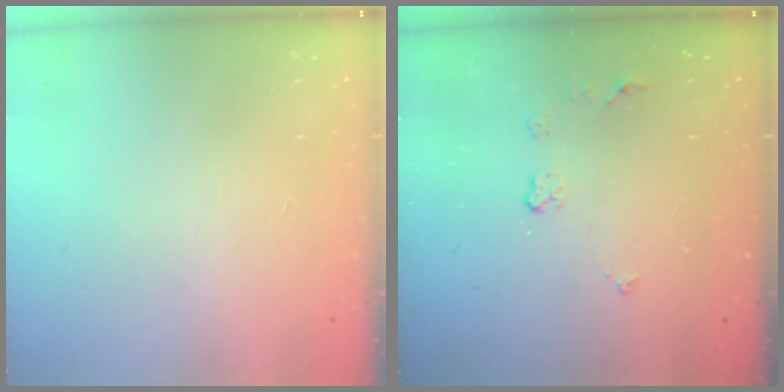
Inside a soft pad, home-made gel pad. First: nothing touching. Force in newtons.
{"total": 3.6, "press": 3.5, "slide": 0.6}